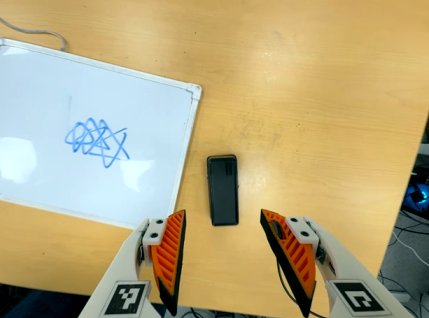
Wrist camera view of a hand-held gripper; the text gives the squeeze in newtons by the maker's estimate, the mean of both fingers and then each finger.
{"total": 0.0}